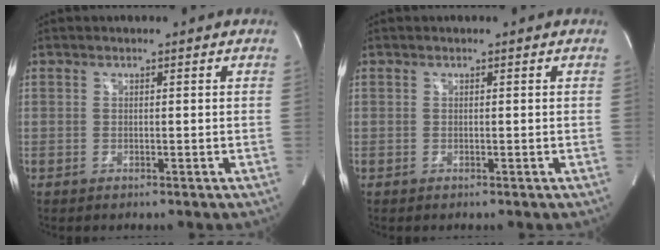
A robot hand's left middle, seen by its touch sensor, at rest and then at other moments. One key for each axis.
{"total": 0.0}